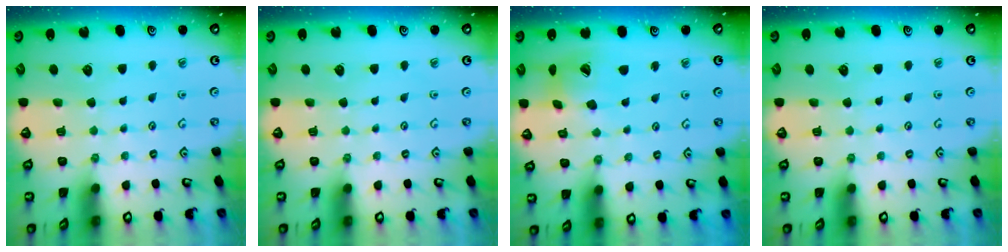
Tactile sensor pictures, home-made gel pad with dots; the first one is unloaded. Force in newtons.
{"total": 0.0}
{"total": 11.8, "press": 11.7, "slide": 1.5}
{"total": 0.0}